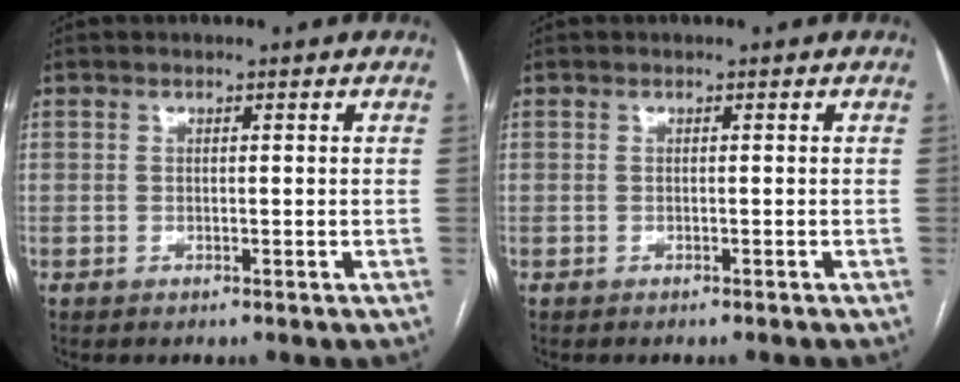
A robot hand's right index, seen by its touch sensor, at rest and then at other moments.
{"total": 0.7, "force": [-0.6, -0.3, 0.1], "torque": [-0.003, -0.001, -0.011]}